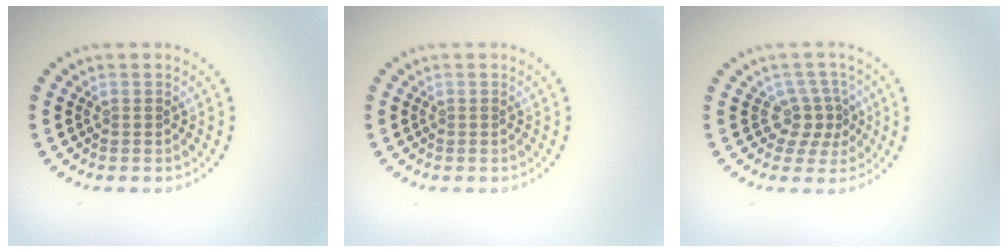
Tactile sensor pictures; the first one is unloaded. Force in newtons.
{"total": 0.0}
{"total": 2.6, "press": 1.8, "slide": 1.9}